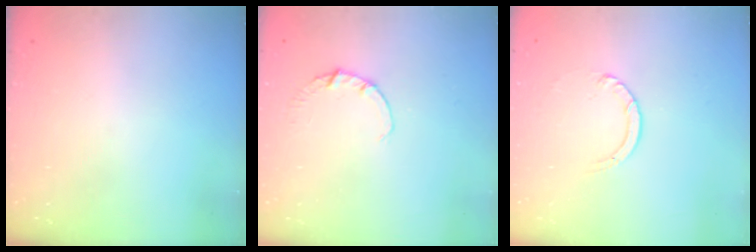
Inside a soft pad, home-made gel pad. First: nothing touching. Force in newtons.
{"total": 1.9, "press": 1.9, "slide": 0.3}
{"total": 2.4, "press": 2.4, "slide": 0.2}